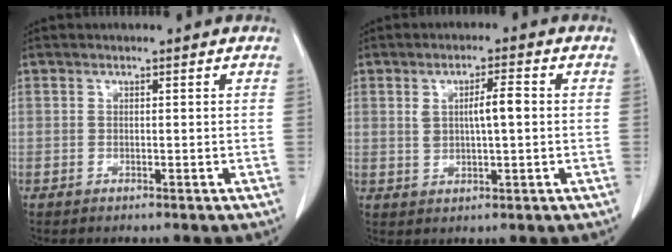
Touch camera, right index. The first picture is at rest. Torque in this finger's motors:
{"motor_torque": [0.16, 0.06, 0.18, 0.07]}